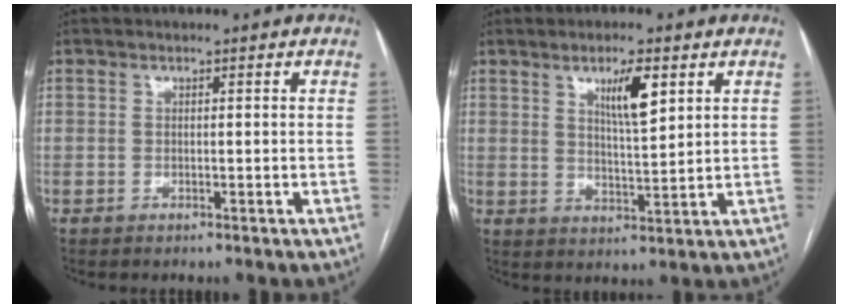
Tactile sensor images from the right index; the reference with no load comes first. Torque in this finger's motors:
{"motor_torque": [0.12, 0.11, 0.15, 0.07]}